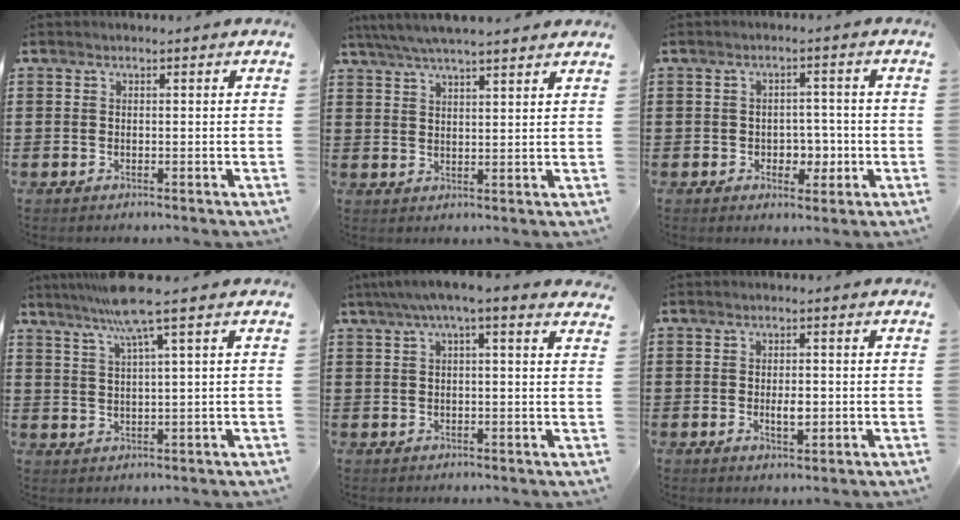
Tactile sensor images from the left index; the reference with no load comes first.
{"total": 4.6, "force": [4.2, 0.0, 2.0], "torque": [-0.050, -0.012, 0.073]}
{"total": 3.8, "force": [-1.0, 3.0, 2.1], "torque": [-0.034, 0.000, -0.027]}
{"total": 7.2, "force": [4.5, -0.7, 5.6], "torque": [-0.119, 0.000, 0.078]}
{"total": 3.8, "force": [2.4, 0.3, 2.9], "torque": [-0.062, 0.003, 0.041]}
{"total": 2.8, "force": [-0.3, 1.3, 2.5], "torque": [-0.048, 0.001, -0.006]}